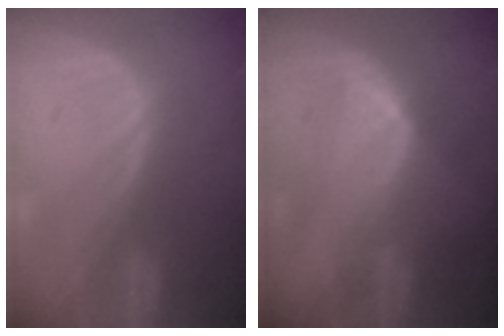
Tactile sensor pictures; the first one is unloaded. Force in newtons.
{"total": 6.5, "press": 5.8, "slide": 2.8}